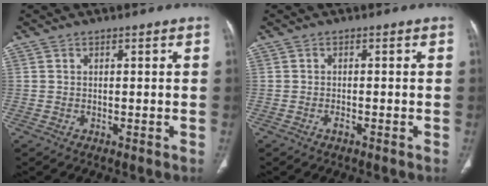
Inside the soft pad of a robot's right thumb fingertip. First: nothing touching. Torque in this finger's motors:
{"motor_torque": [0.33, -0.03, 0.13, -0.33, 0.04]}